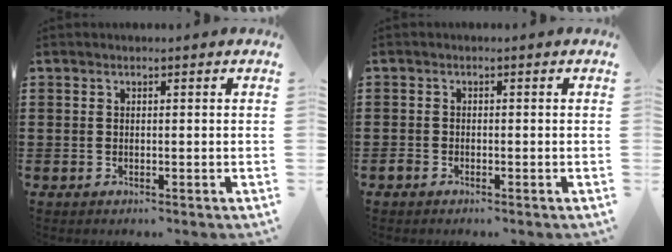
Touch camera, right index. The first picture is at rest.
{"total": 1.0, "force": [-0.8, 0.5, 0.3], "torque": [-0.007, 0.000, -0.018]}